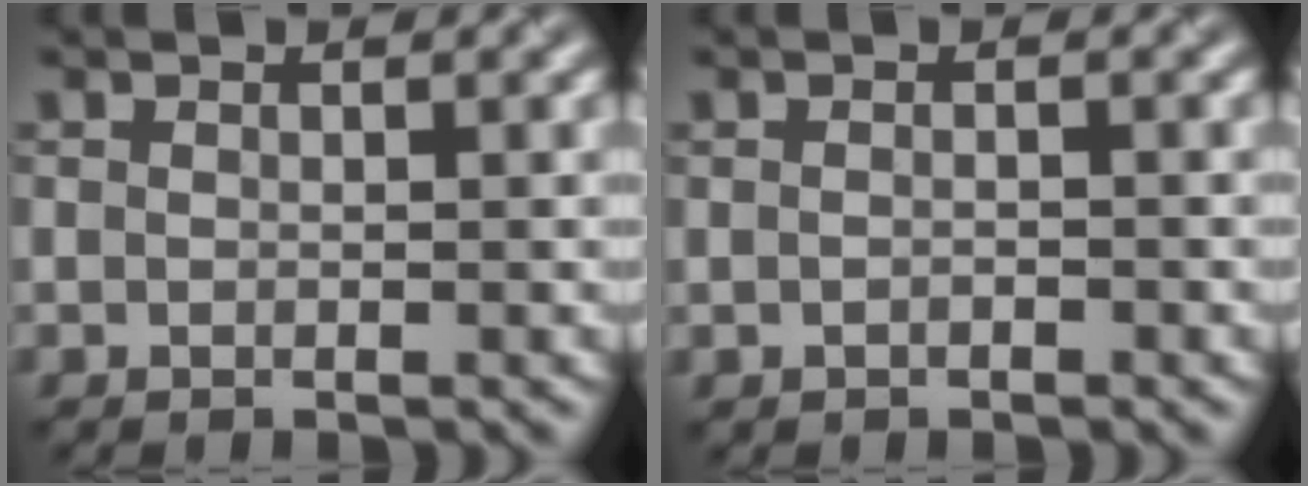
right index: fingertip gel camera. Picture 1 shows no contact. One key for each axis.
{"total": 0.6, "fx": -0.3, "fy": 0.3, "fz": 0.4, "tx": -0.008, "ty": -0.001, "tz": -0.006}